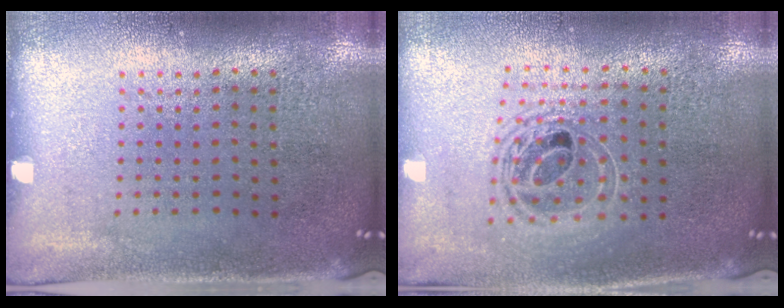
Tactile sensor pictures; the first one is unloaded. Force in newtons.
{"total": 1.7, "press": 1.4, "slide": 1.0}